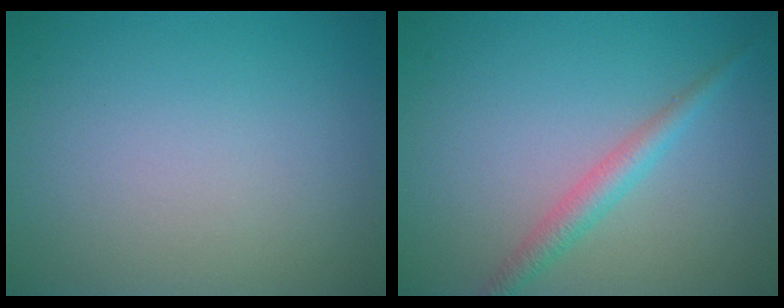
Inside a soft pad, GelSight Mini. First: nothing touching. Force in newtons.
{"total": 2.3, "press": 2.3, "slide": 0.1}